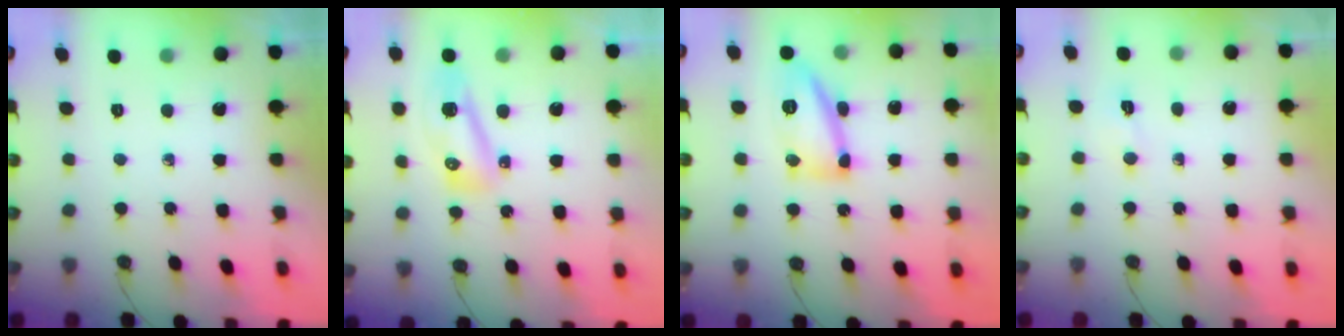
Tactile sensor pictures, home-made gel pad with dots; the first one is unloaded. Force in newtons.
{"total": 8.8, "press": 8.5, "slide": 1.9}
{"total": 13.7, "press": 13.7, "slide": 1.1}
{"total": 2.6, "press": 2.6, "slide": 0.6}